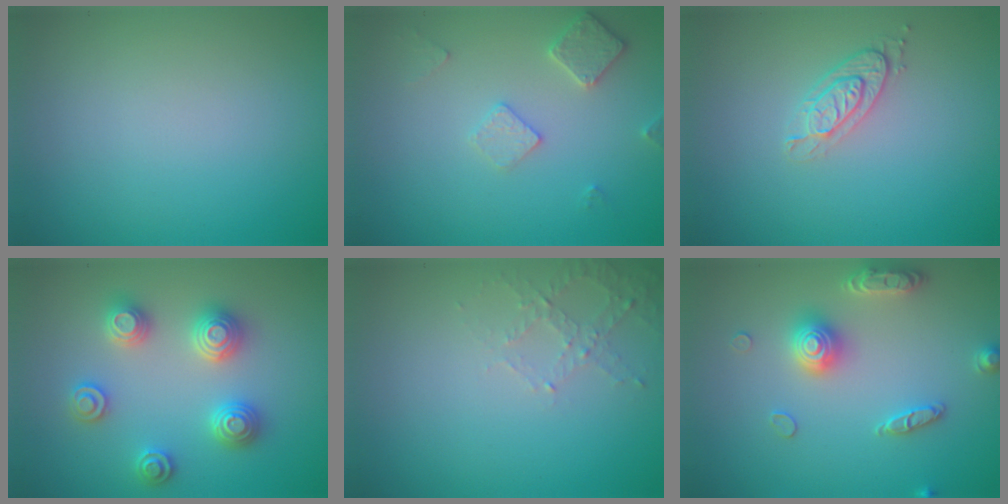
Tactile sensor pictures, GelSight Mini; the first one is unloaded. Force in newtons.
{"total": 2.5, "press": 2.4, "slide": 0.4}
{"total": 2.1, "press": 1.9, "slide": 0.9}
{"total": 4.4, "press": 4.4, "slide": 0.6}
{"total": 1.8, "press": 1.7, "slide": 0.5}
{"total": 3.4, "press": 3.4, "slide": 0.6}